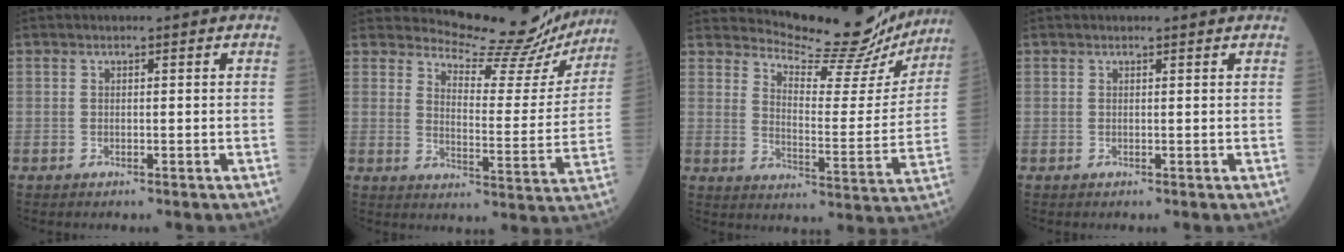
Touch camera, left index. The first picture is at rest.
{"total": 14.4, "force": [14.2, 2.5, 0.9], "torque": [-0.008, -0.062, 0.164]}
{"total": 16.5, "force": [16.0, 2.7, 3.2], "torque": [-0.044, -0.060, 0.197]}
{"total": 1.1, "force": [1.1, 0.1, 0.2], "torque": [-0.011, 0.003, 0.012]}